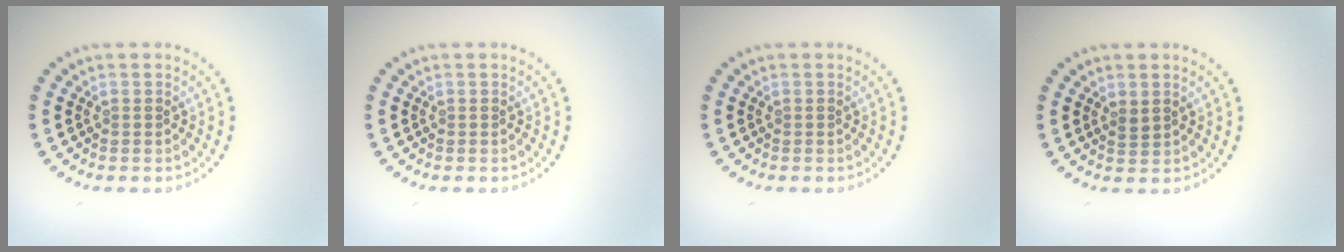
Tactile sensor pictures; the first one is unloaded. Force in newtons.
{"total": 0.0}
{"total": 0.0}
{"total": 0.9, "press": 0.7, "slide": 0.5}